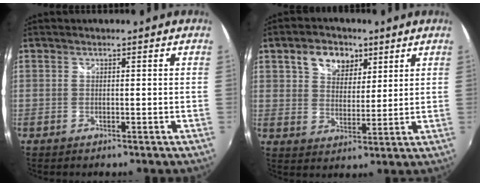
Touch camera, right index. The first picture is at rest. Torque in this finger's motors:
{"motor_torque": [0.13, 0.09, 0.19, 0.06]}